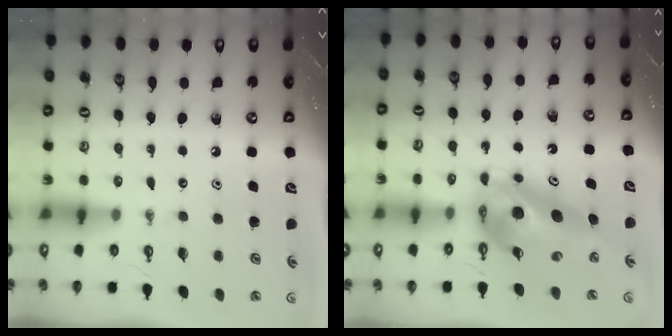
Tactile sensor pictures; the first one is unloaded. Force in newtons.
{"total": 13.9, "press": 13.8, "slide": 1.3}